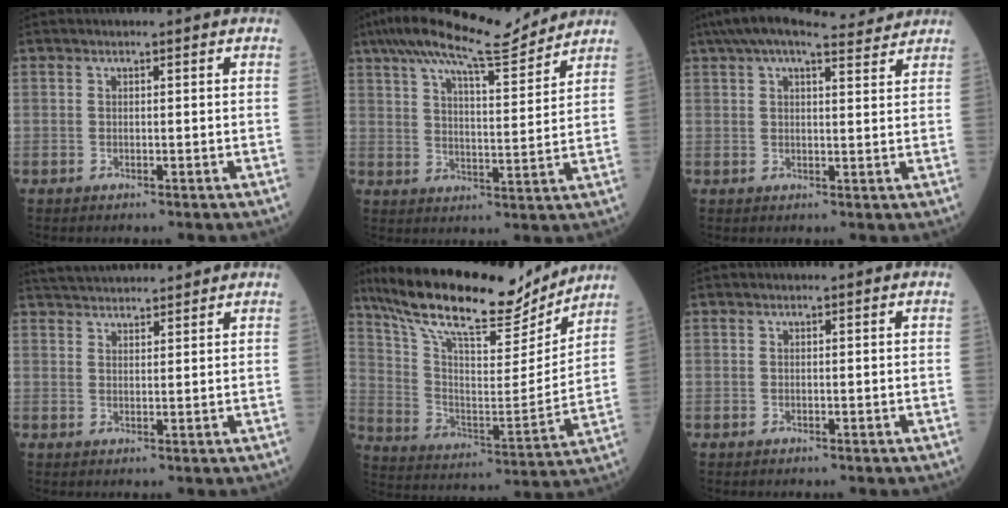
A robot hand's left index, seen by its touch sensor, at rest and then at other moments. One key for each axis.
{"total": 13.2, "fx": 11.7, "fy": 1.2, "fz": 6.0, "tx": -0.110, "ty": 0.010, "tz": 0.184}
{"total": 12.6, "fx": 11.2, "fy": 1.9, "fz": 5.3, "tx": -0.093, "ty": 0.036, "tz": 0.161}
{"total": 9.0, "fx": 8.5, "fy": 1.2, "fz": 2.8, "tx": -0.051, "ty": 0.034, "tz": 0.133}
{"total": 21.9, "fx": 18.6, "fy": 4.9, "fz": 10.5, "tx": -0.191, "ty": -0.001, "tz": 0.305}
{"total": 0.0}